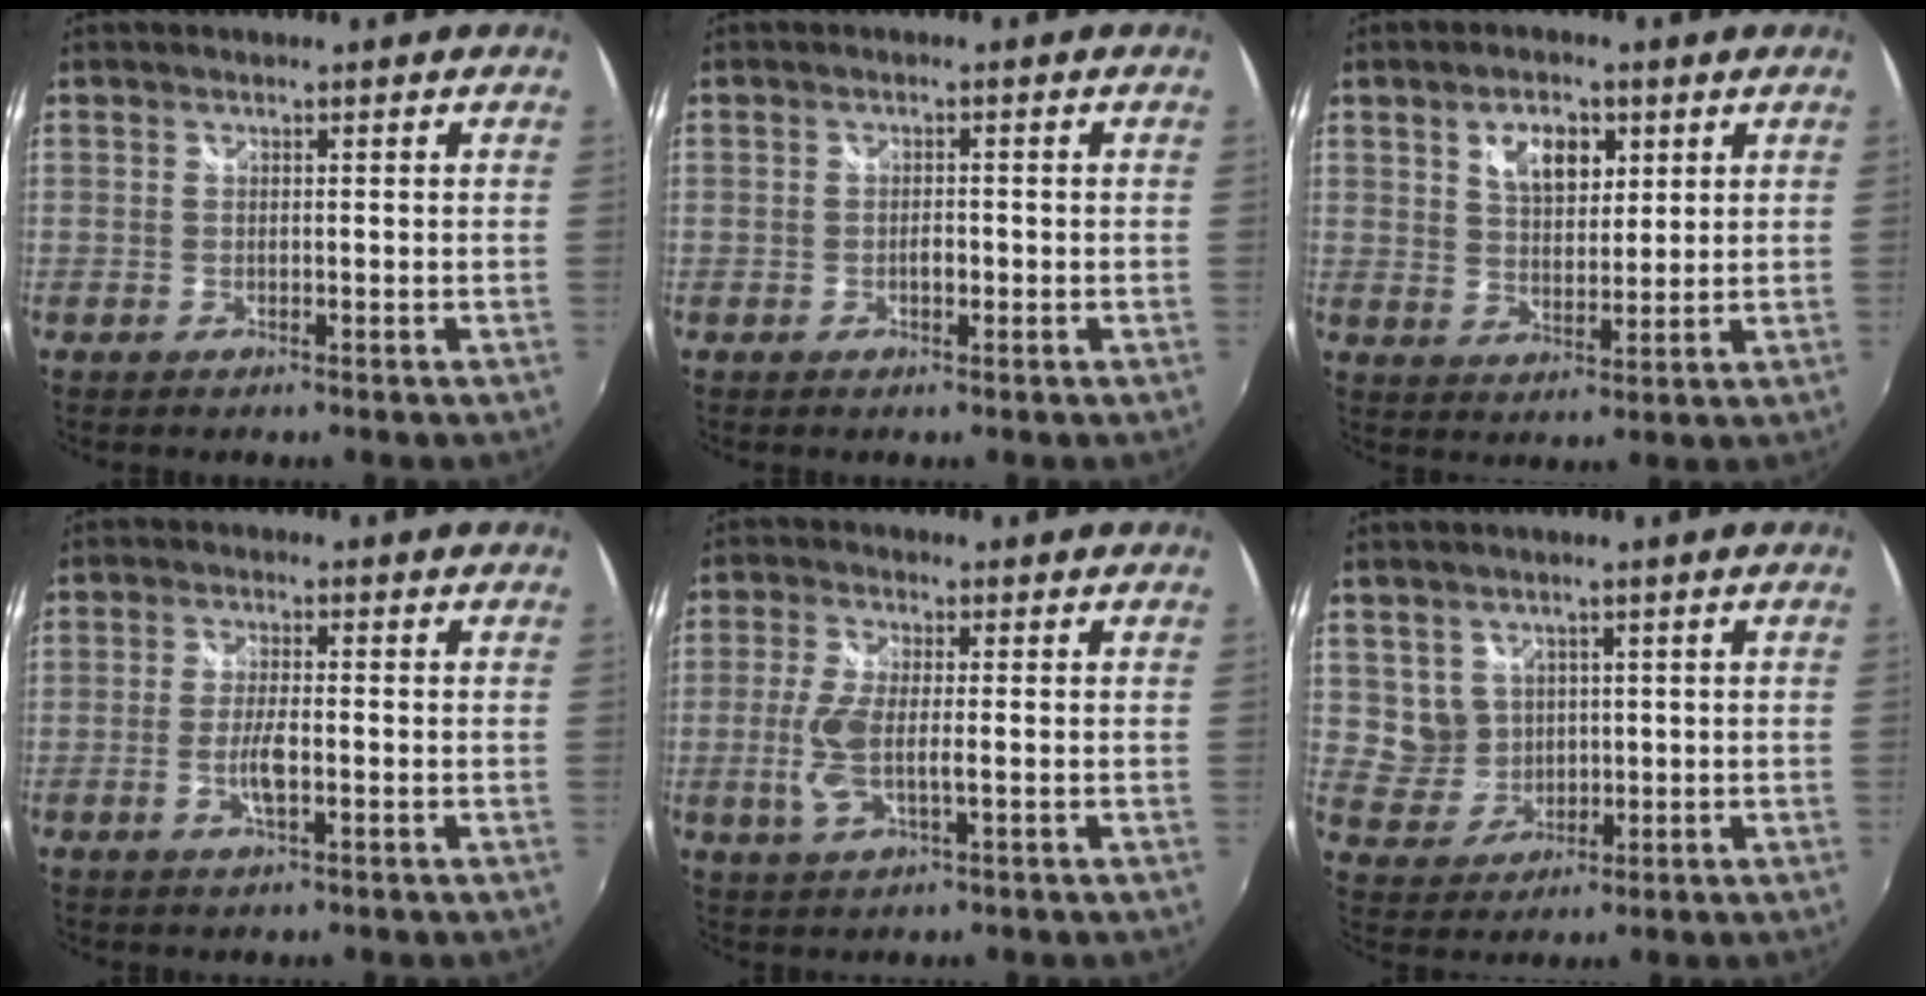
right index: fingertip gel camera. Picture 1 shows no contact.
{"total": 1.6, "force": [-0.5, 1.0, 1.1], "torque": [-0.020, 0.001, -0.009]}
{"total": 7.0, "force": [3.3, 4.0, 4.8], "torque": [-0.078, 0.009, 0.059]}
{"total": 4.0, "force": [-1.2, 1.0, 3.6], "torque": [-0.074, -0.003, -0.024]}
{"total": 6.8, "force": [-1.0, 2.1, 6.4], "torque": [-0.138, -0.006, -0.020]}
{"total": 5.8, "force": [1.9, 5.3, 1.2], "torque": [-0.024, 0.005, 0.049]}